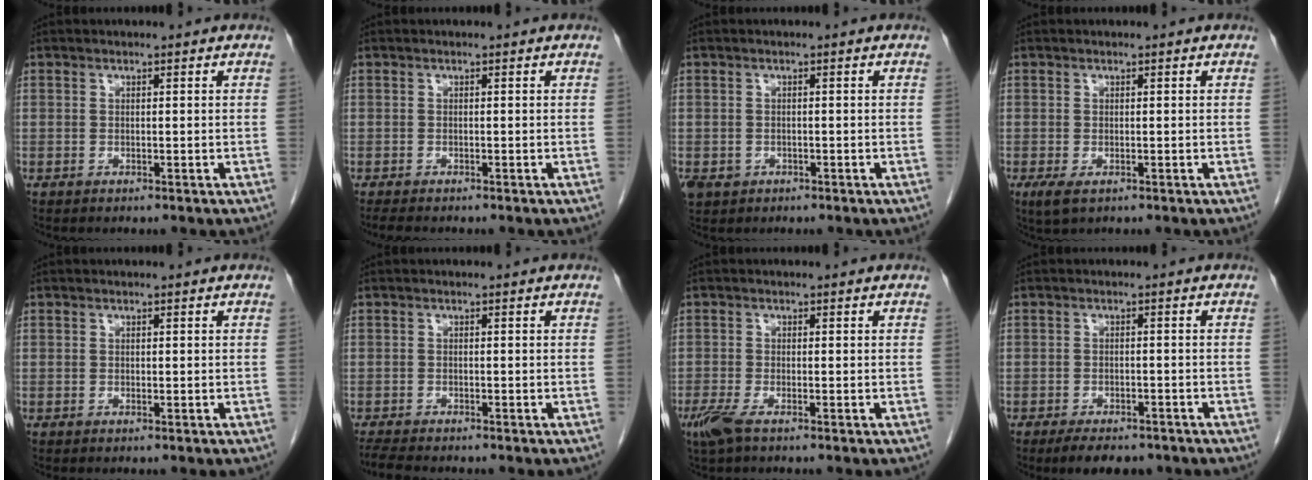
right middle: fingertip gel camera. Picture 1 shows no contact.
{"total": 2.3, "force": [-2.0, 0.4, 1.2], "torque": [-0.023, -0.008, -0.028]}
{"total": 2.9, "force": [-1.4, 2.4, 0.9], "torque": [-0.016, 0.000, -0.017]}
{"total": 2.0, "force": [-0.9, 0.8, 1.6], "torque": [-0.034, -0.007, -0.009]}
{"total": 0.0}
{"total": 3.5, "force": [-3.2, 0.3, 1.5], "torque": [-0.032, -0.014, -0.054]}
{"total": 3.1, "force": [-1.9, 0.7, 2.3], "torque": [-0.056, -0.009, -0.039]}
{"total": 6.0, "force": [-4.6, 2.4, 2.9], "torque": [-0.039, -0.004, -0.063]}